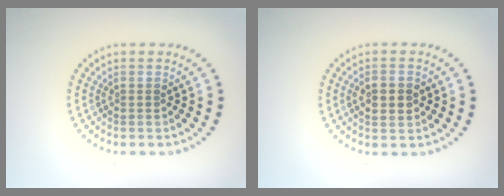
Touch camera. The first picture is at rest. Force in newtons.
{"total": 2.4, "press": 2.4, "slide": 0.2}